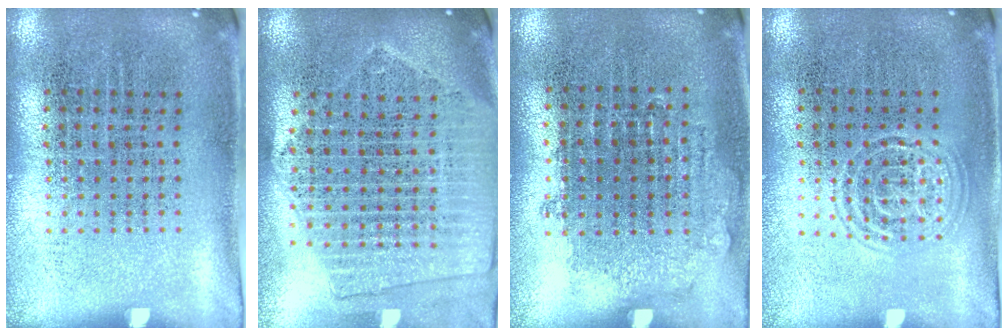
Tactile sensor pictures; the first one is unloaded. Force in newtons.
{"total": 2.0, "press": 1.8, "slide": 0.9}
{"total": 0.8, "press": 0.7, "slide": 0.3}
{"total": 1.4, "press": 1.3, "slide": 0.3}